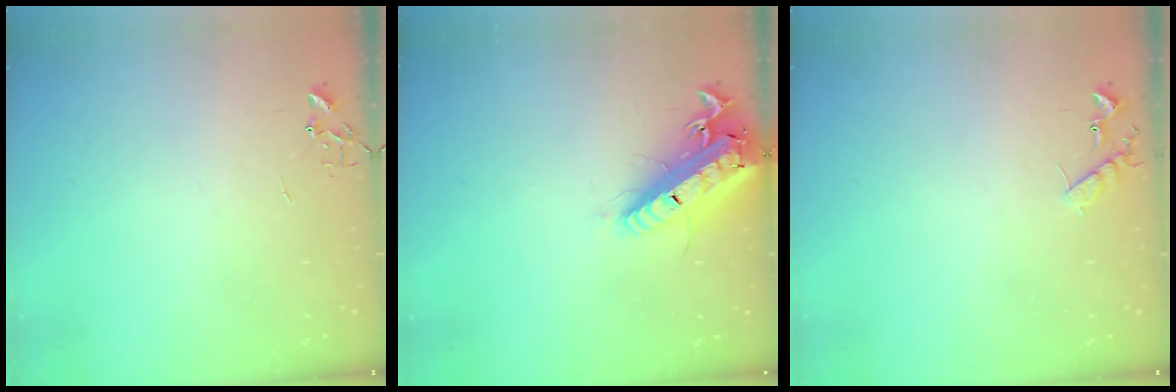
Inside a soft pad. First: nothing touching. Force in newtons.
{"total": 20.0, "press": 19.7, "slide": 4.0}
{"total": 7.6, "press": 7.6, "slide": 0.4}